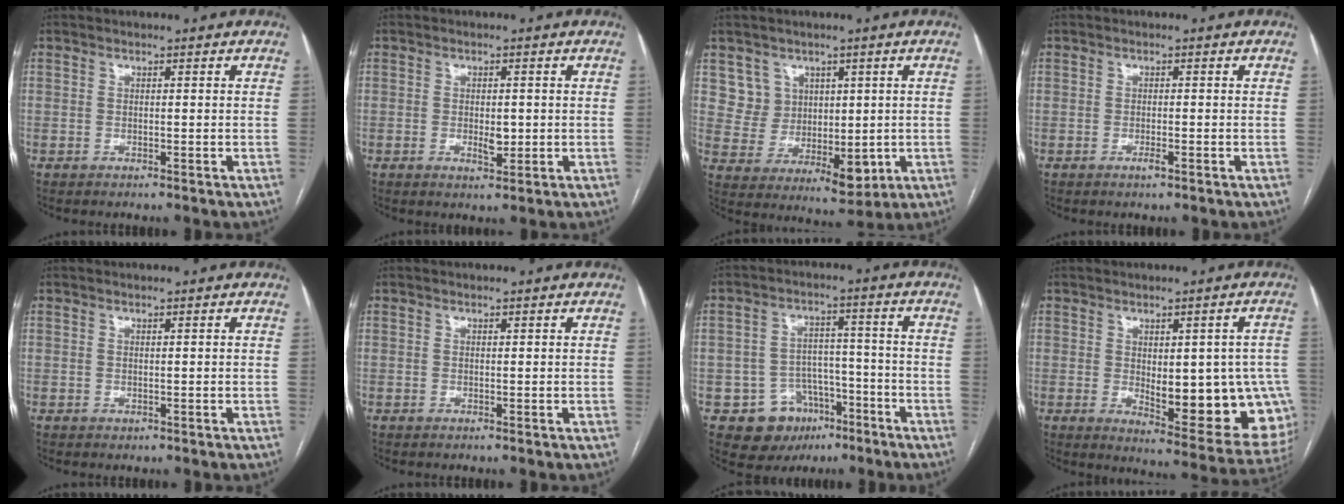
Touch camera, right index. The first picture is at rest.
{"total": 2.7, "force": [-0.3, 1.2, 2.4], "torque": [-0.038, -0.002, -0.002]}
{"total": 8.3, "force": [3.5, 7.2, 2.0], "torque": [-0.038, 0.019, 0.087]}
{"total": 1.1, "force": [-0.6, 0.2, 0.9], "torque": [-0.015, 0.000, -0.008]}
{"total": 0.0}
{"total": 0.0}
{"total": 8.9, "force": [-4.7, 7.2, 2.5], "torque": [-0.030, 0.022, -0.061]}
{"total": 16.5, "force": [-2.3, 6.1, 15.2], "torque": [-0.127, 0.009, -0.006]}